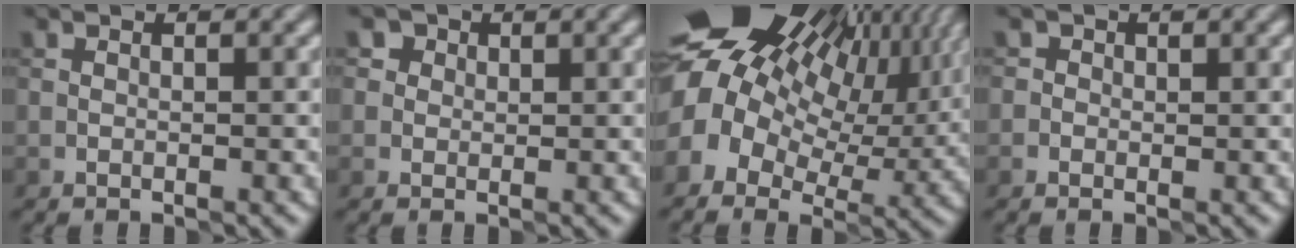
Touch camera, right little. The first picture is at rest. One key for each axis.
{"total": 3.3, "fx": 1.9, "fy": 2.4, "fz": 1.2, "tx": -0.015, "ty": 0.008, "tz": 0.018}
{"total": 18.8, "fx": 5.3, "fy": 12.7, "fz": 12.8, "tx": -0.230, "ty": 0.006, "tz": 0.096}
{"total": 1.5, "fx": 0.6, "fy": 1.2, "fz": 0.5, "tx": 0.007, "ty": 0.006, "tz": -0.008}